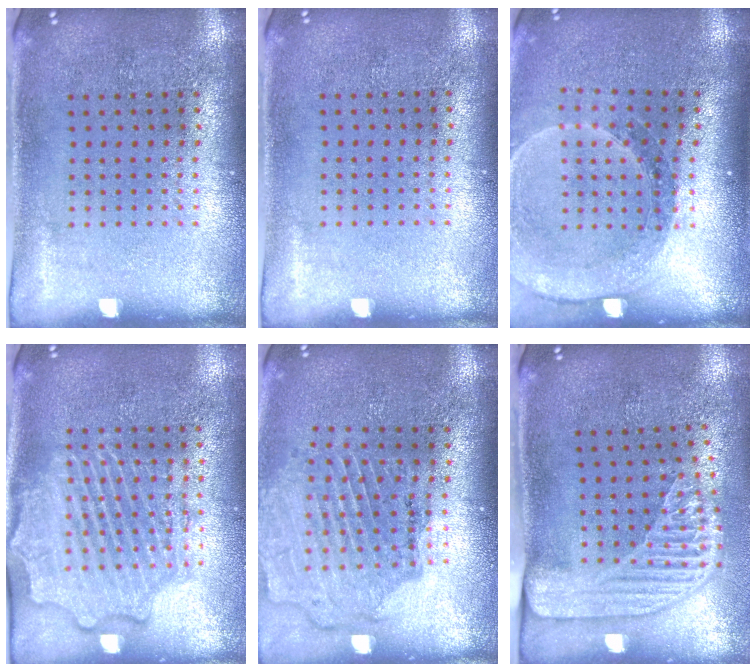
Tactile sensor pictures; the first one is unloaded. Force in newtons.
{"total": 0.0}
{"total": 1.6, "press": 1.6, "slide": 0.2}
{"total": 2.5, "press": 2.4, "slide": 0.3}
{"total": 1.6, "press": 1.6, "slide": 0.2}
{"total": 2.3, "press": 1.7, "slide": 1.5}